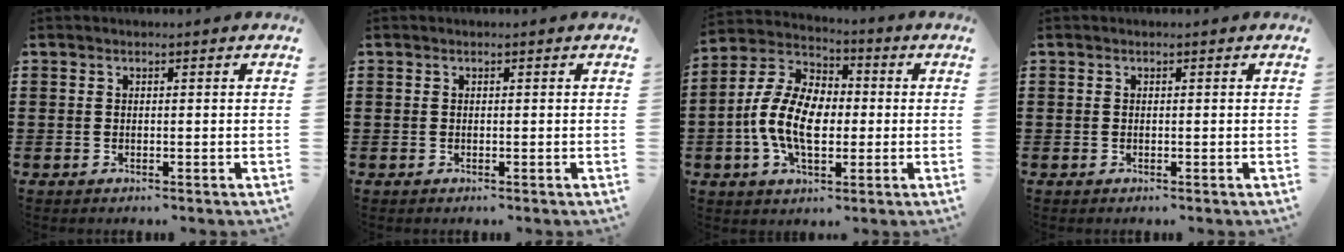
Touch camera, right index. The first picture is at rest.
{"total": 0.0}
{"total": 10.6, "force": [-1.7, 6.6, 8.1], "torque": [-0.197, 0.006, -0.036]}
{"total": 0.0}